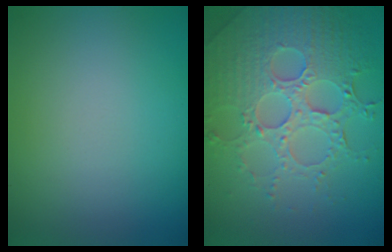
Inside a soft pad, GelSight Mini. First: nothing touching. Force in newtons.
{"total": 6.9, "press": 5.3, "slide": 4.5}